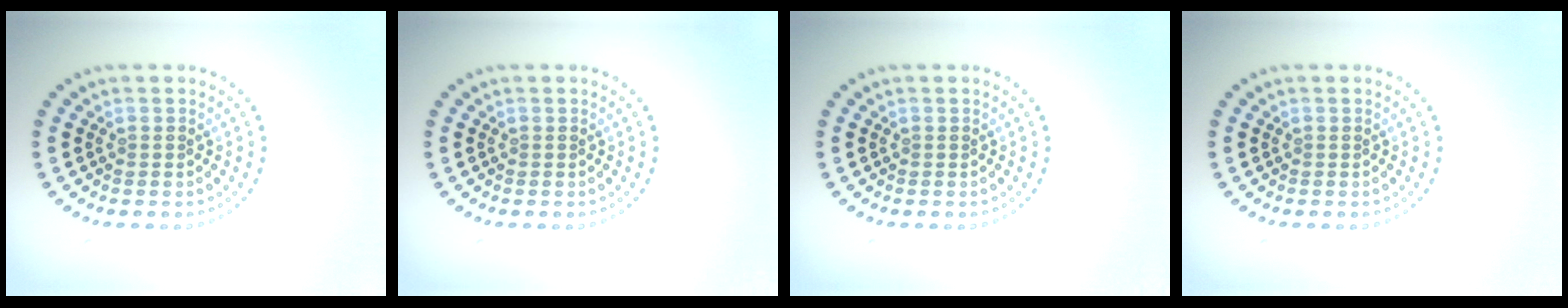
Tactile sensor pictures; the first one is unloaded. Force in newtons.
{"total": 0.0}
{"total": 0.0}
{"total": 0.0}